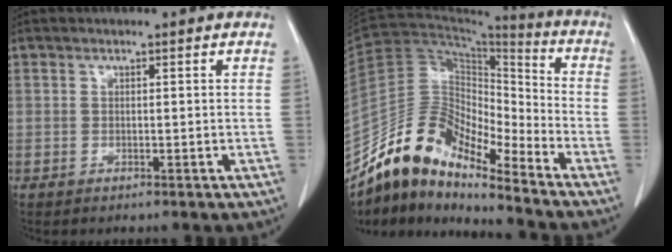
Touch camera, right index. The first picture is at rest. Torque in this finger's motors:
{"motor_torque": [0.00, -0.11, 0.31, -0.01]}